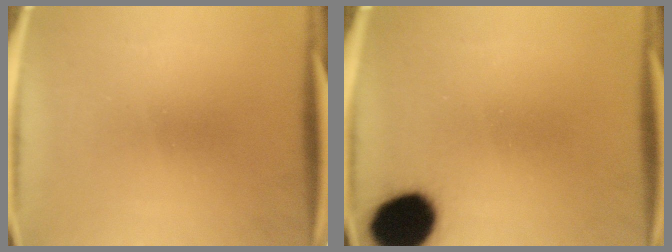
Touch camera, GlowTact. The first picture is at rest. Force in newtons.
{"total": 15.0}